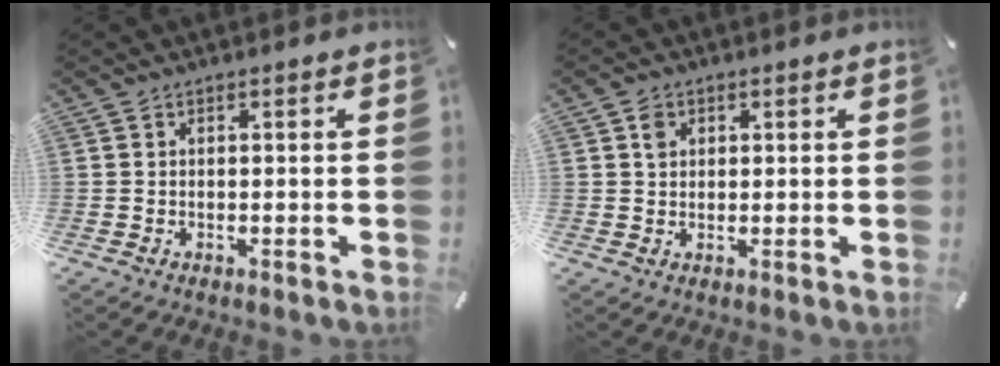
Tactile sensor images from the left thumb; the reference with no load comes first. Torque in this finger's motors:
{"motor_torque": [0.26, 0.25, 0.28, -0.33, 0.03]}